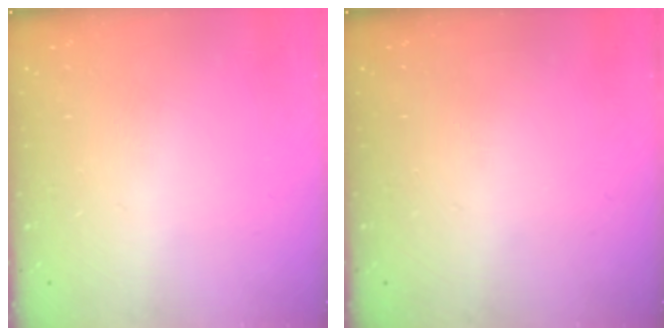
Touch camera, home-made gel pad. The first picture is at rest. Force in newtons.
{"total": 0.0}